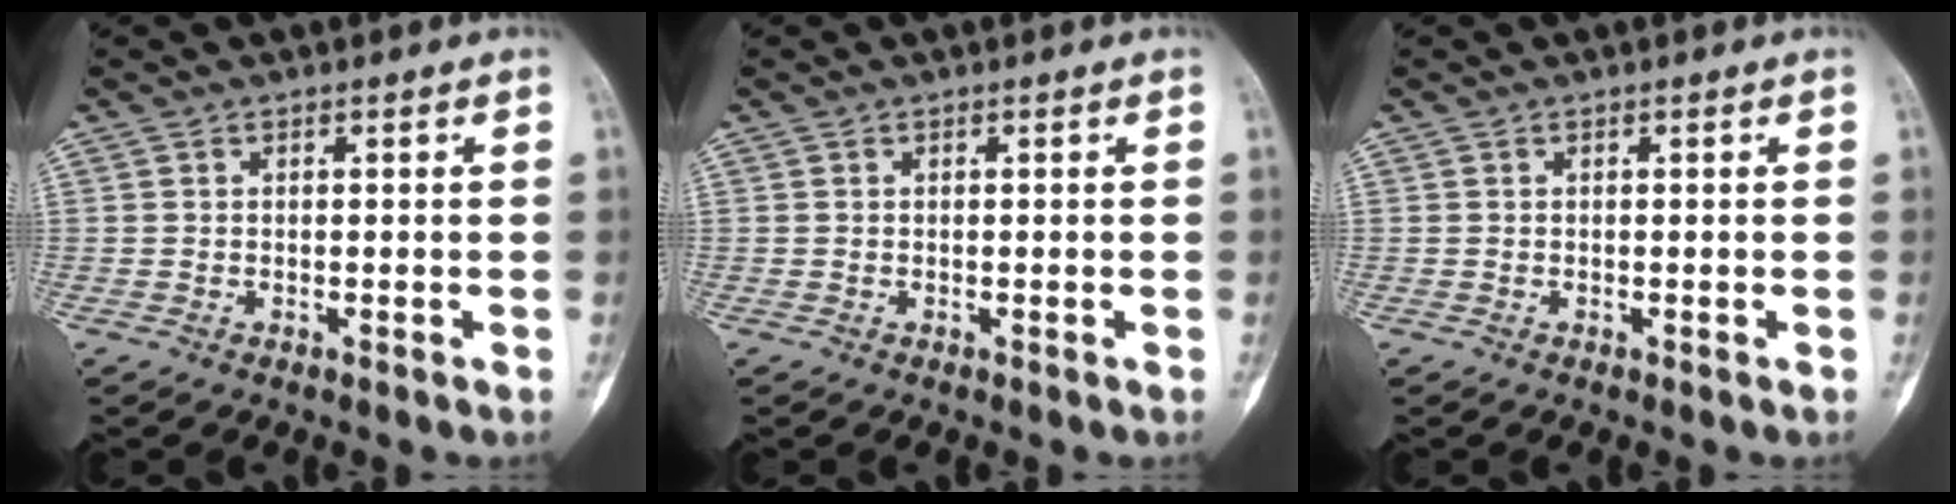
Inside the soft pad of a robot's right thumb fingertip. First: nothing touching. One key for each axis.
{"total": 0.0}
{"total": 0.0}